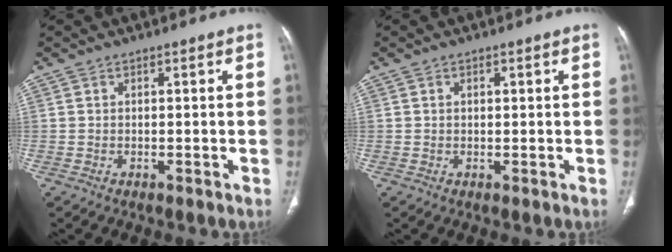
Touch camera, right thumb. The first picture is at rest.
{"total": 0.9, "force": [0.3, 0.5, 0.7], "torque": [-0.013, 0.001, 0.006]}